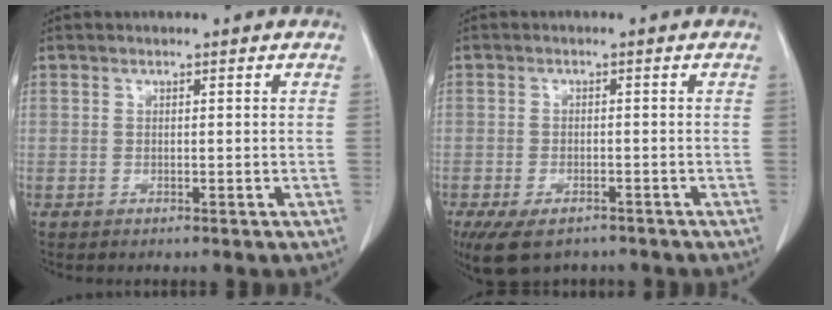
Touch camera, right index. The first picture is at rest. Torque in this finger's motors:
{"motor_torque": [1.02, -0.82, 0.38, 0.11]}